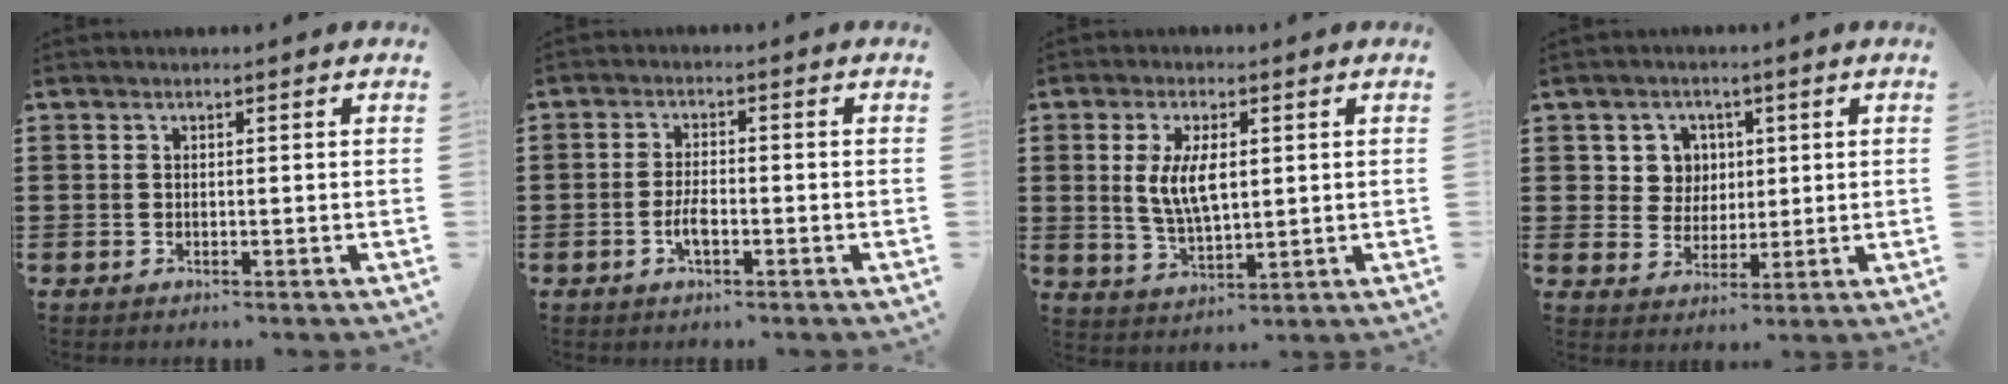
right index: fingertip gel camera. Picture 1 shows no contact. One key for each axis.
{"total": 3.1, "fx": -1.2, "fy": 1.2, "fz": 2.6, "tx": -0.059, "ty": -0.002, "tz": -0.025}
{"total": 6.7, "fx": 1.0, "fy": 3.0, "fz": 5.9, "tx": -0.126, "ty": 0.005, "tz": 0.015}
{"total": 5.0, "fx": 1.6, "fy": 4.6, "fz": 1.2, "tx": -0.047, "ty": 0.017, "tz": 0.029}